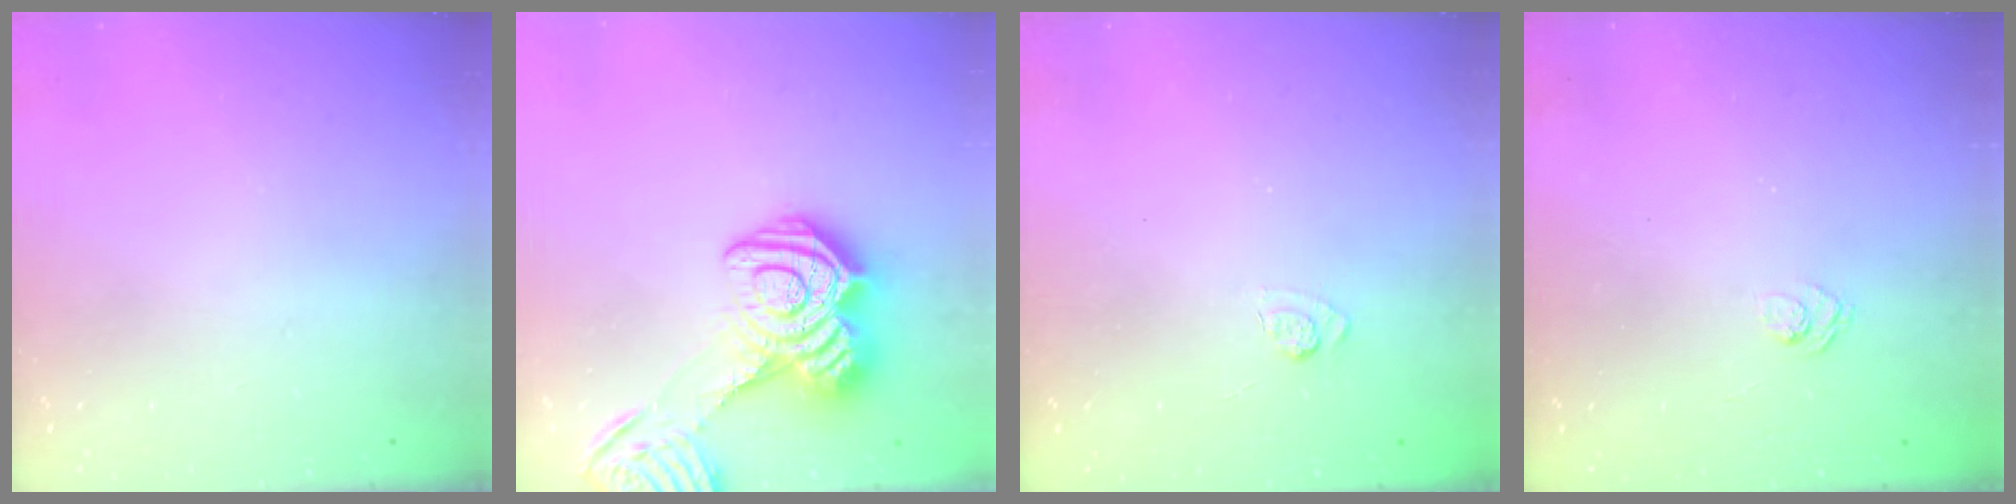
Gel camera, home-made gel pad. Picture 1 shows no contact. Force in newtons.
{"total": 16.9, "press": 16.8, "slide": 1.2}
{"total": 2.2, "press": 1.8, "slide": 1.3}
{"total": 2.4, "press": 2.0, "slide": 1.3}